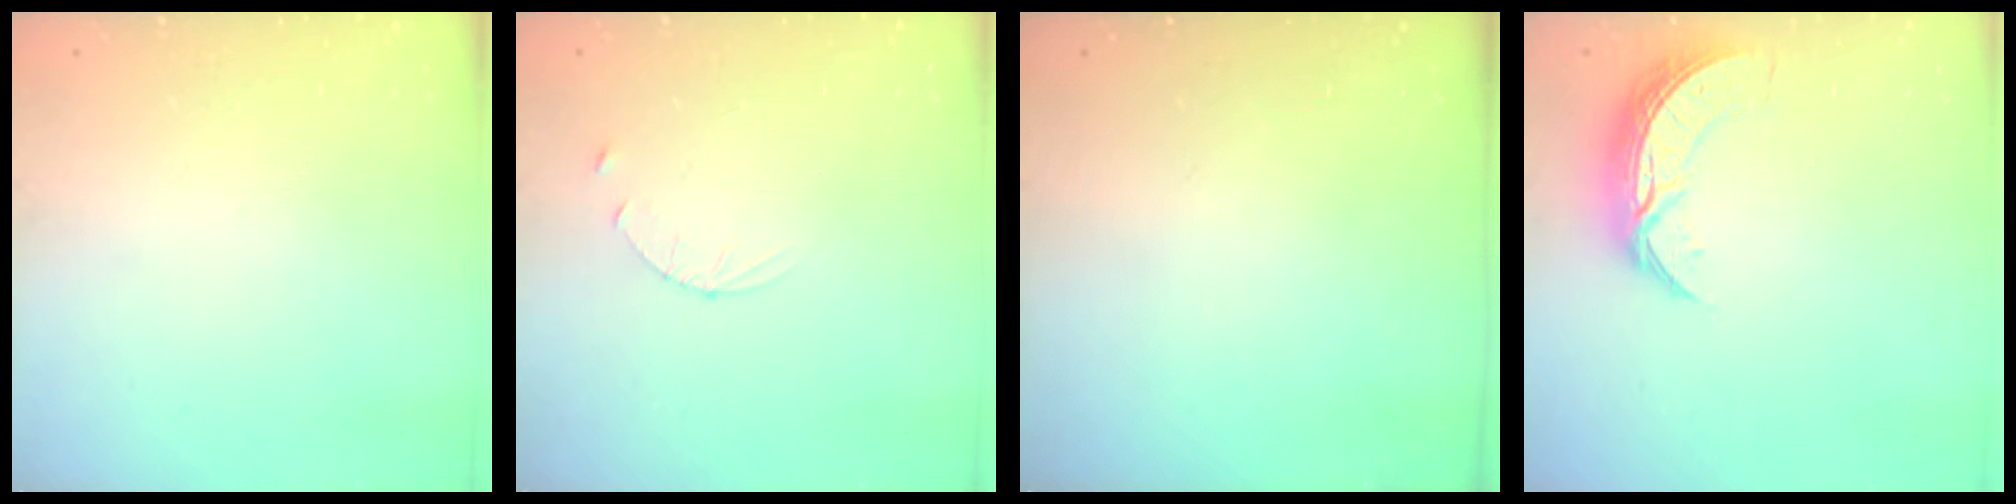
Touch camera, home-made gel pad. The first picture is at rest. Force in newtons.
{"total": 3.0, "press": 2.9, "slide": 0.4}
{"total": 0.0}
{"total": 8.0, "press": 8.0, "slide": 0.7}